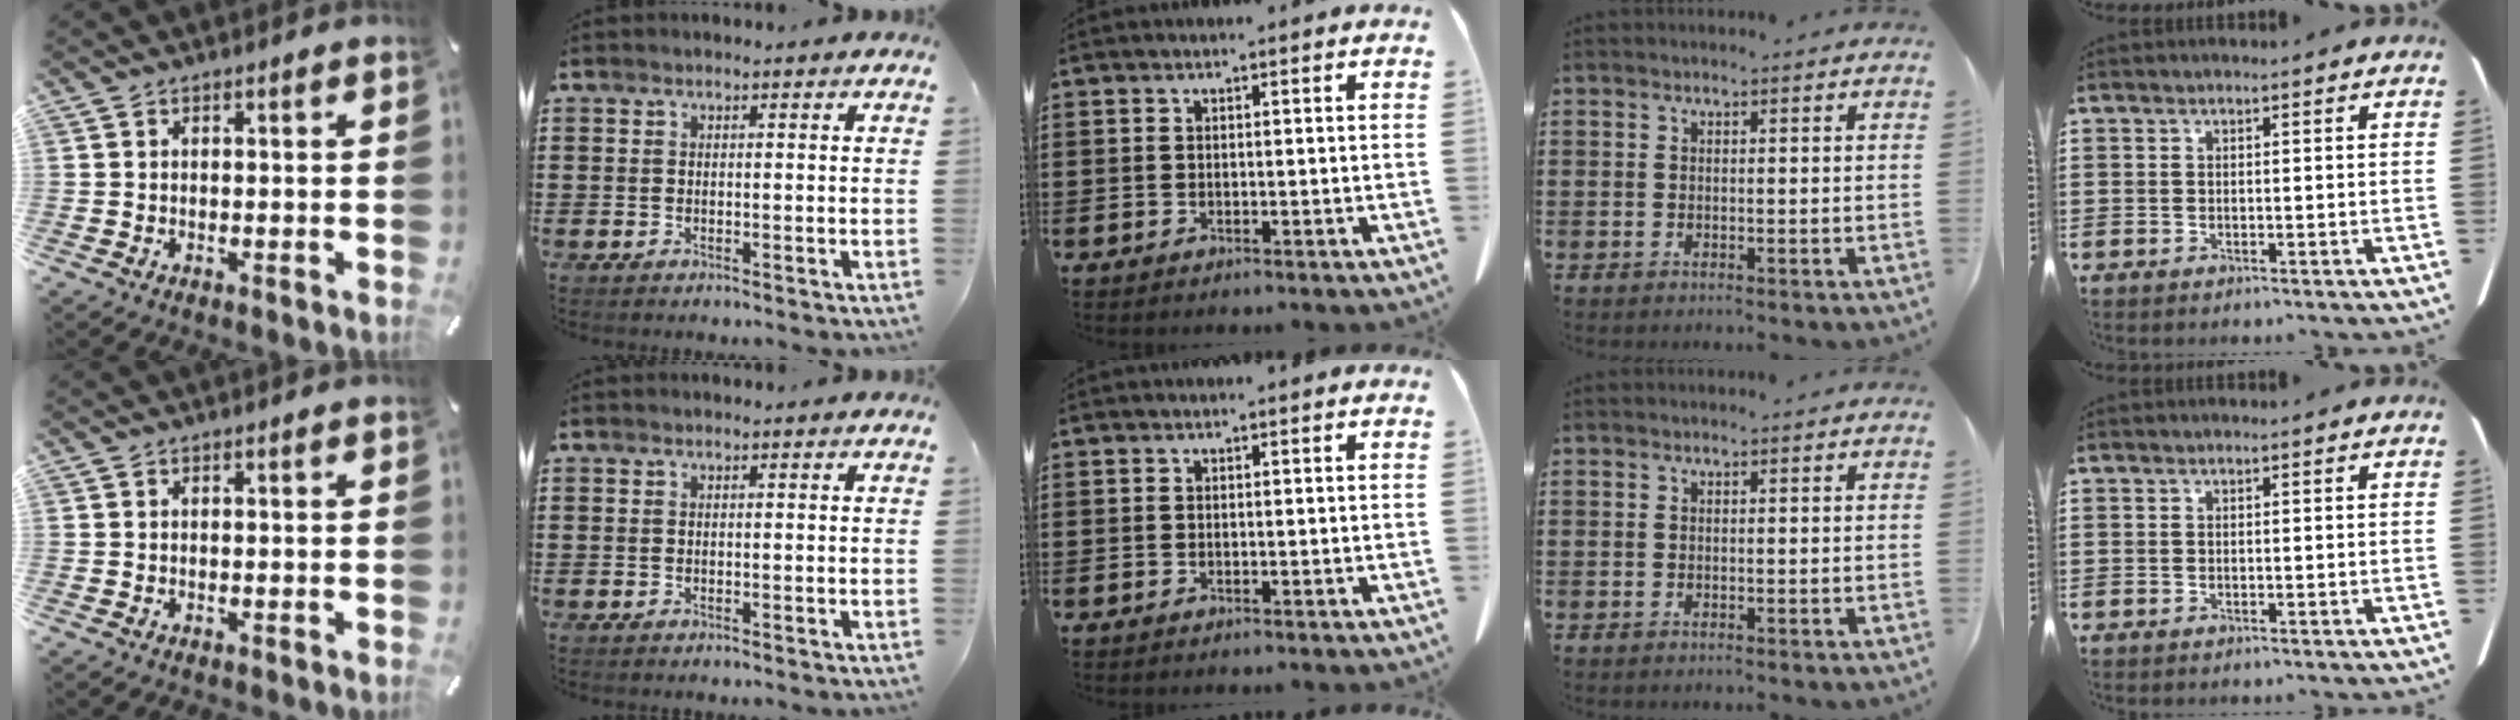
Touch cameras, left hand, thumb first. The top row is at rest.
{}